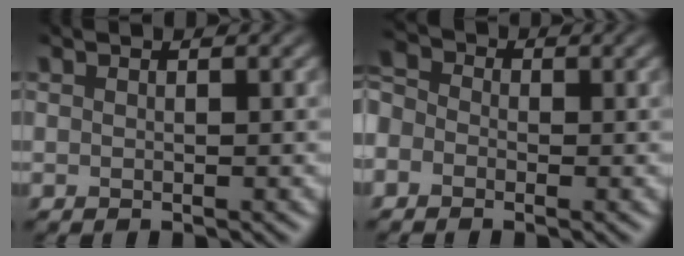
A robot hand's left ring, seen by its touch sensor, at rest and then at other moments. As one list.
[{"total": 3.8, "force": [-0.9, 3.4, 1.6], "torque": [-0.051, 0.017, -0.028]}]